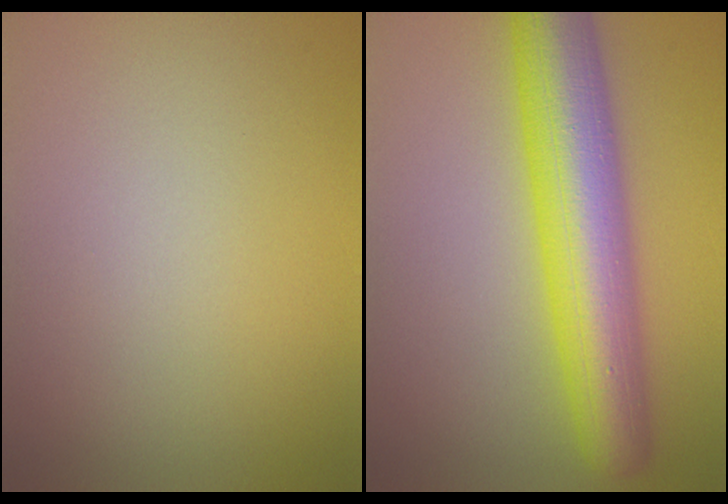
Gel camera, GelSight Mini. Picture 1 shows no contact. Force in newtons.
{"total": 9.9, "press": 9.9, "slide": 0.2}